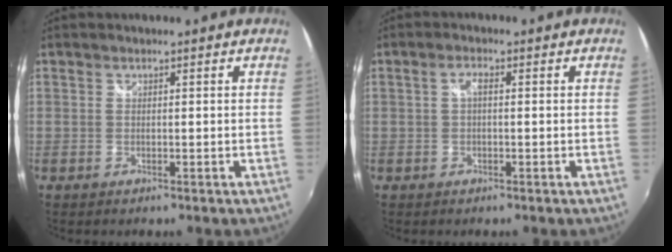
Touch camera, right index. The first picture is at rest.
{"total": 1.7, "force": [0.0, 0.6, 1.6], "torque": [-0.032, 0.006, -0.001]}